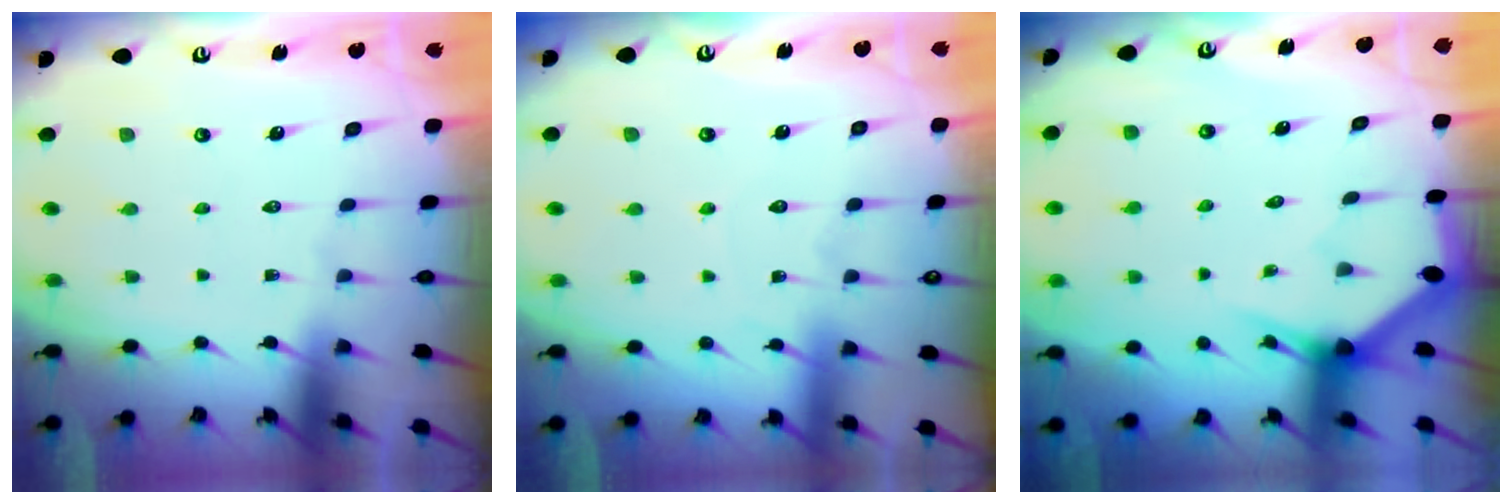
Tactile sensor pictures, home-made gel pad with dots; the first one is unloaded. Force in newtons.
{"total": 3.4, "press": 3.4, "slide": 0.4}
{"total": 2.9, "press": 2.9, "slide": 0.1}